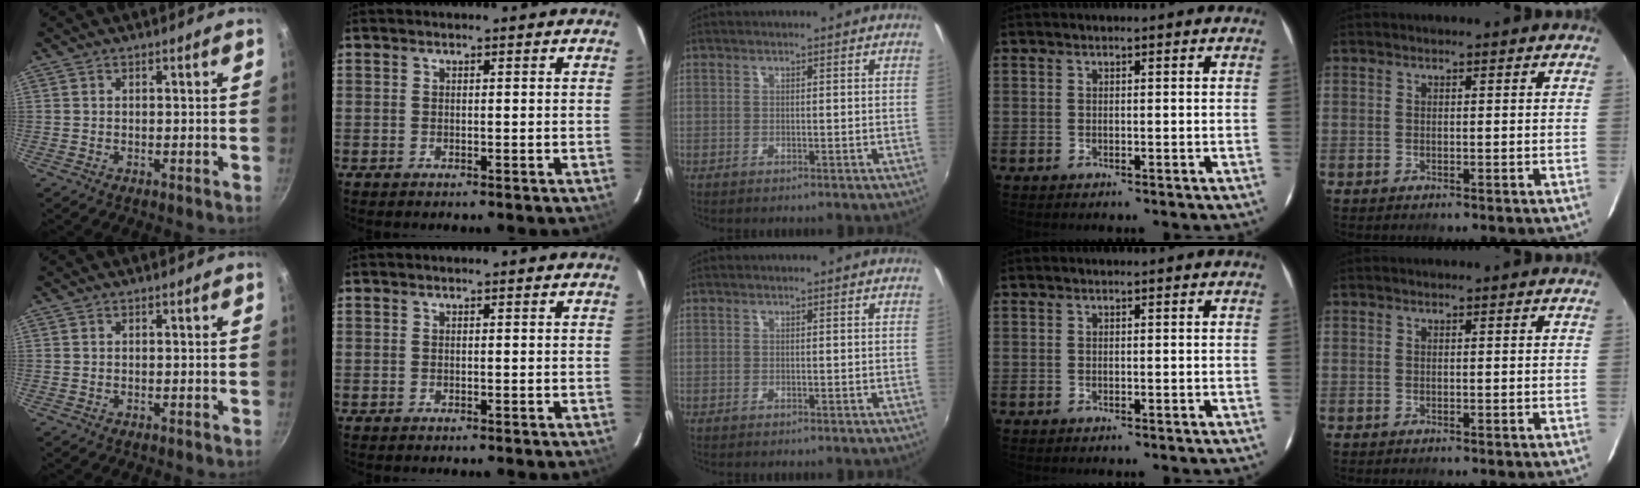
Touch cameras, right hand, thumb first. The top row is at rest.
{}